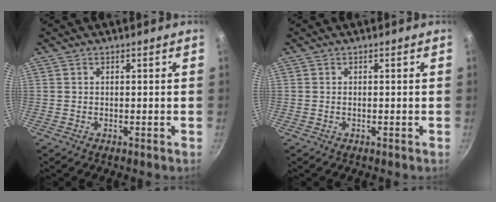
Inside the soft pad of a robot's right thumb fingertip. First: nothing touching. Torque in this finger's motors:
{"motor_torque": [-0.24, 0.11, 0.00, -0.11, 0.00]}